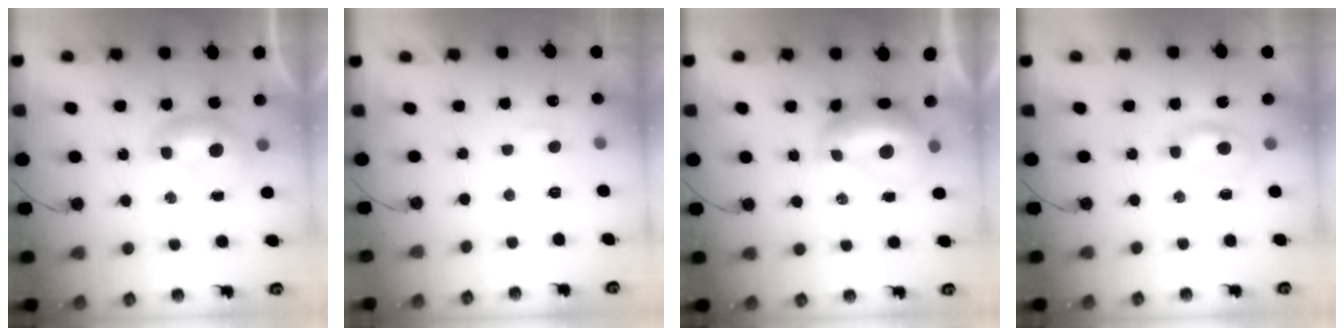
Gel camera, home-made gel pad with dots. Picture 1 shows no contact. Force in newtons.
{"total": 2.8, "press": 2.7, "slide": 0.4}
{"total": 2.9, "press": 2.8, "slide": 0.7}
{"total": 0.8, "press": 0.6, "slide": 0.4}